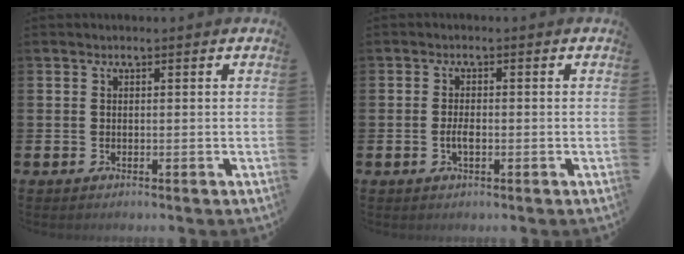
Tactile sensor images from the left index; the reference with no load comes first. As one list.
[{"total": 2.0, "force": [-0.5, 0.8, 1.8], "torque": [-0.024, -0.002, -0.011]}]